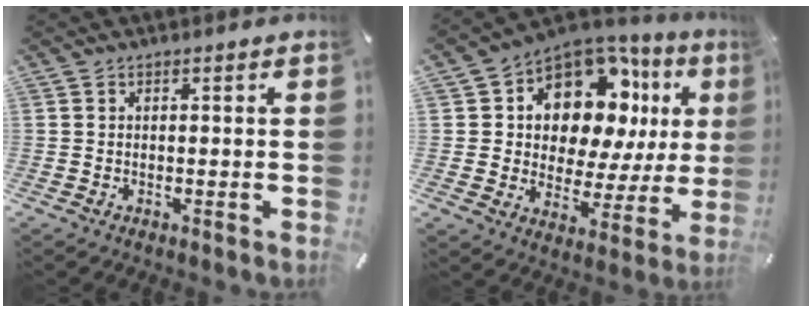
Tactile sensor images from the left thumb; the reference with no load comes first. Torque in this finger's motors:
{"motor_torque": [2.51, 2.49, 1.61, -1.12, 0.24]}